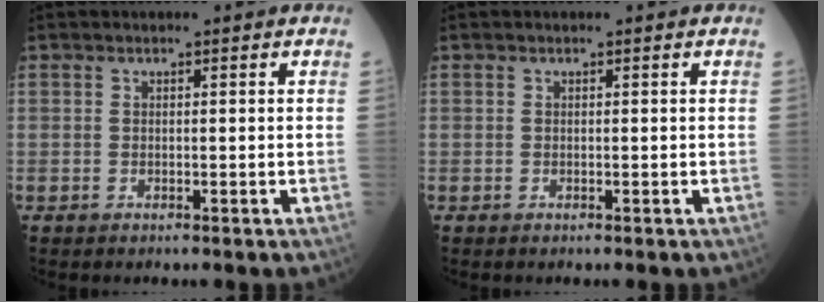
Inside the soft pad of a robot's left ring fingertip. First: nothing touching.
{"total": 0.0}